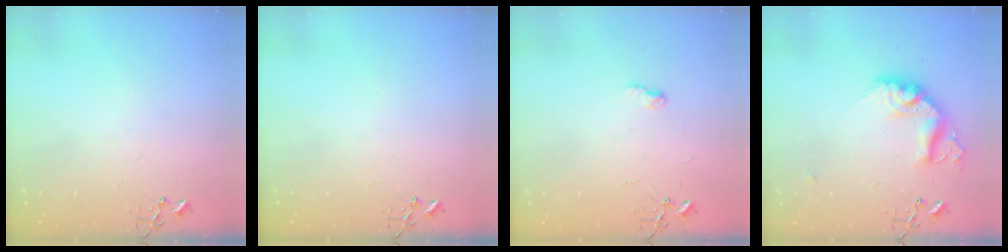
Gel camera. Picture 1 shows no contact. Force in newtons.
{"total": 0.0}
{"total": 5.0, "press": 4.9, "slide": 0.7}
{"total": 16.9, "press": 16.9, "slide": 1.2}